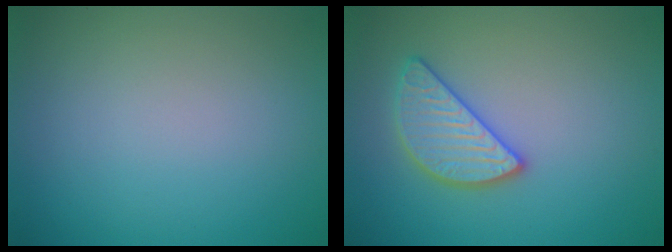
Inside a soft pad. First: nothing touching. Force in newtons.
{"total": 3.1, "press": 3.1, "slide": 0.3}